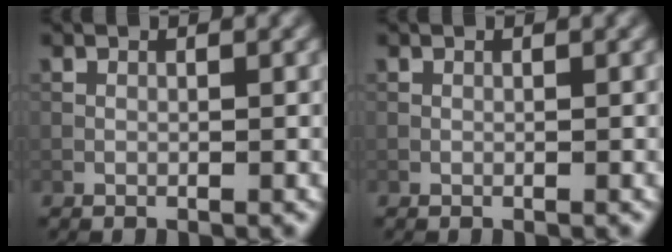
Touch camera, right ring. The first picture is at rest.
{"total": 0.0}